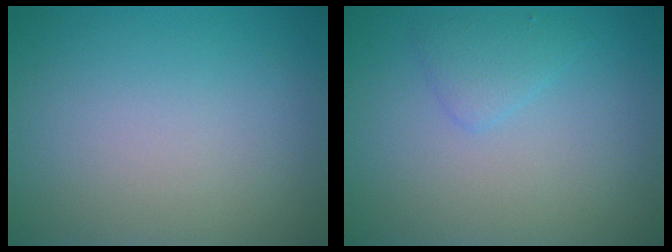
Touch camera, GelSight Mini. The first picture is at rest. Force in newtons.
{"total": 1.6, "press": 1.6, "slide": 0.1}